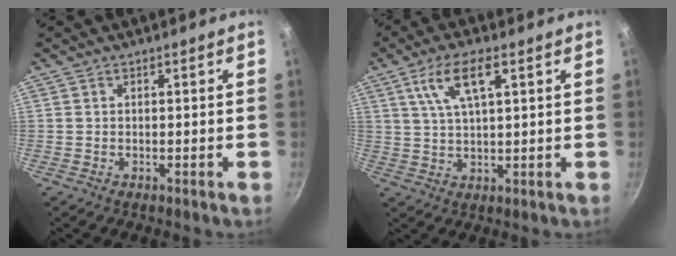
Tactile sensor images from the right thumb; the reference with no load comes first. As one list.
[{"total": 8.6, "force": [3.6, 2.8, 7.3], "torque": [-0.132, 0.000, 0.071]}]